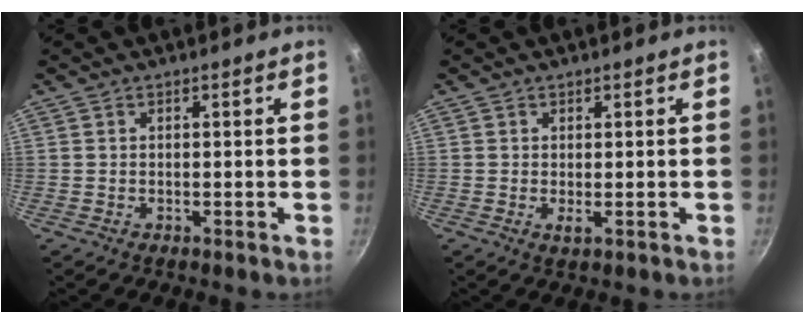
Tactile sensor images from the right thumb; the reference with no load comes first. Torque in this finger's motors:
{"motor_torque": [0.61, 0.06, -0.12, 0.00, 0.10]}